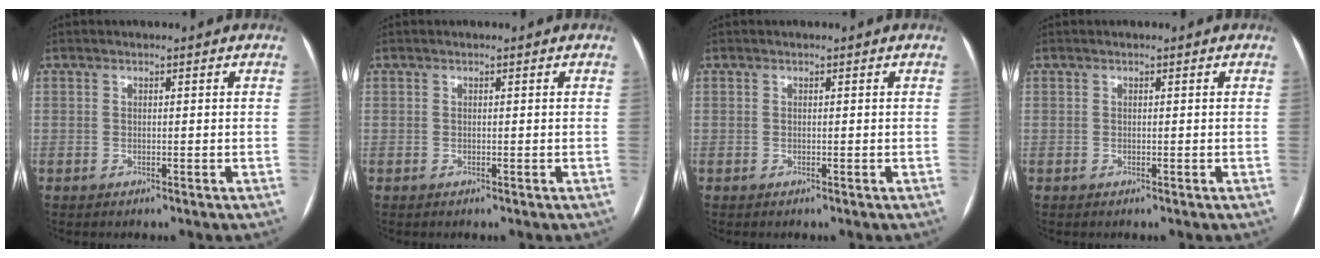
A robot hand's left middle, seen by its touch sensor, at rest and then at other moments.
{"total": 0.0}
{"total": 0.0}
{"total": 0.0}